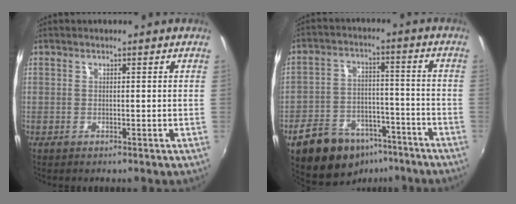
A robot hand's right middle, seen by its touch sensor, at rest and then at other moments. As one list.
[{"total": 16.4, "force": [-10.9, 9.4, 7.8], "torque": [-0.171, 0.003, -0.155]}]